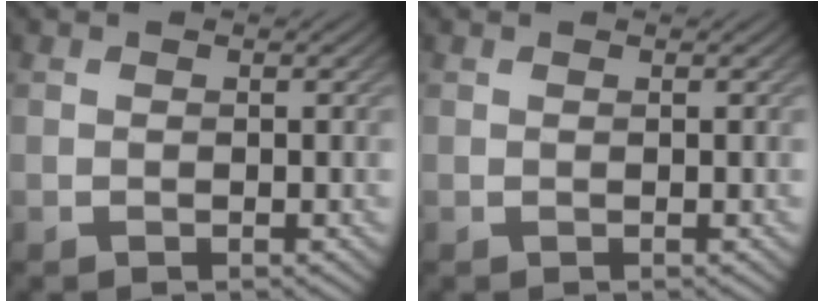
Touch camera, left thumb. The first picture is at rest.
{"total": 0.0}